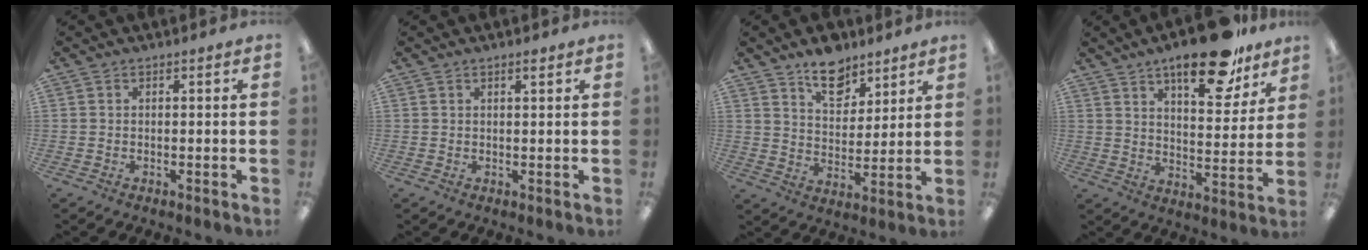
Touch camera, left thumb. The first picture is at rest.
{"total": 1.1, "force": [0.9, 0.2, 0.7], "torque": [-0.014, 0.000, 0.015]}
{"total": 5.8, "force": [4.5, 3.1, 2.0], "torque": [-0.019, -0.025, 0.078]}
{"total": 17.5, "force": [12.3, 6.4, 10.7], "torque": [-0.148, -0.066, 0.201]}